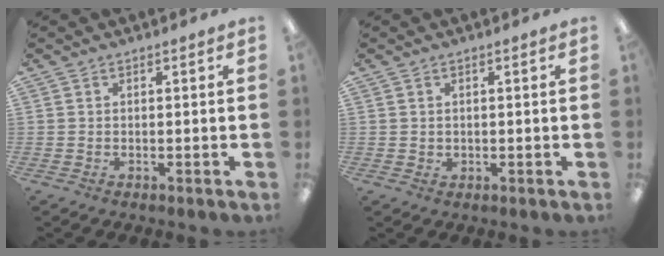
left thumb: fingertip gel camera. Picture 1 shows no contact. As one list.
[{"total": 1.1, "force": [0.6, 0.9, 0.2], "torque": [-0.006, 0.004, 0.011]}]